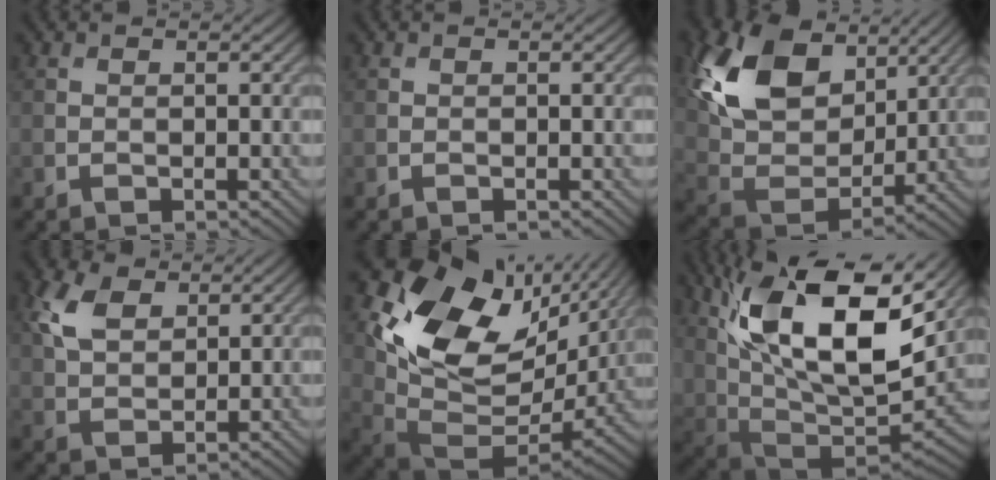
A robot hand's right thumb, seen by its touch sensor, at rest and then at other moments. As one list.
[{"total": 0.0}, {"total": 15.2, "force": [6.7, 9.7, 9.5], "torque": [-0.224, 0.016, 0.125]}, {"total": 6.0, "force": [2.9, 3.6, 3.8], "torque": [-0.097, 0.009, 0.057]}, {"total": 17.8, "force": [6.0, 11.9, 11.8], "torque": [-0.233, -0.014, 0.127]}, {"total": 18.6, "force": [8.4, 8.4, 14.3], "torque": [-0.309, 0.013, 0.161]}]